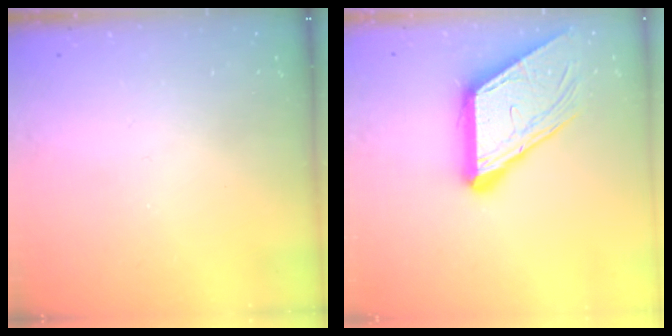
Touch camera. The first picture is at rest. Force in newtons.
{"total": 14.0, "press": 13.9, "slide": 1.9}